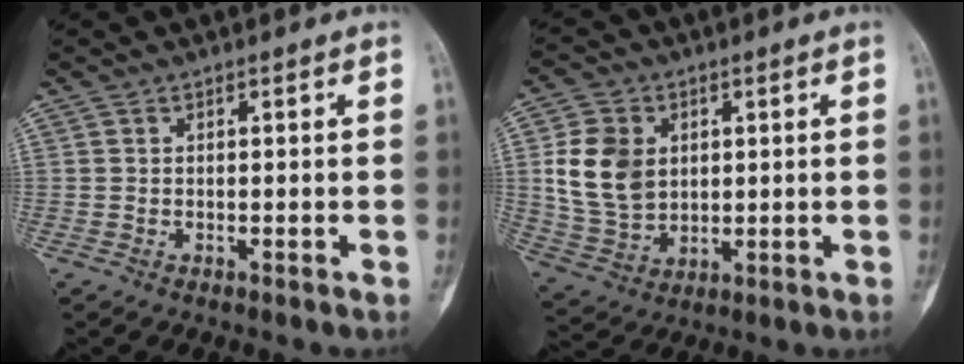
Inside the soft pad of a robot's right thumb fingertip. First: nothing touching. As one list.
[{"total": 11.9, "force": [2.3, 9.1, 7.3], "torque": [-0.120, -0.008, 0.053]}]